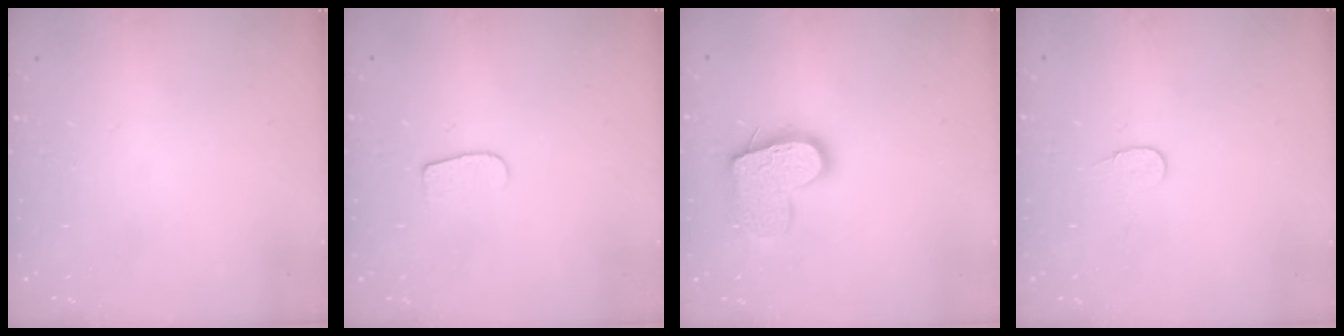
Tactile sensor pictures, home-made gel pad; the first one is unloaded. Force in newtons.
{"total": 5.8, "press": 5.8, "slide": 0.7}
{"total": 14.0, "press": 14.0, "slide": 1.3}
{"total": 5.6, "press": 5.6, "slide": 0.5}